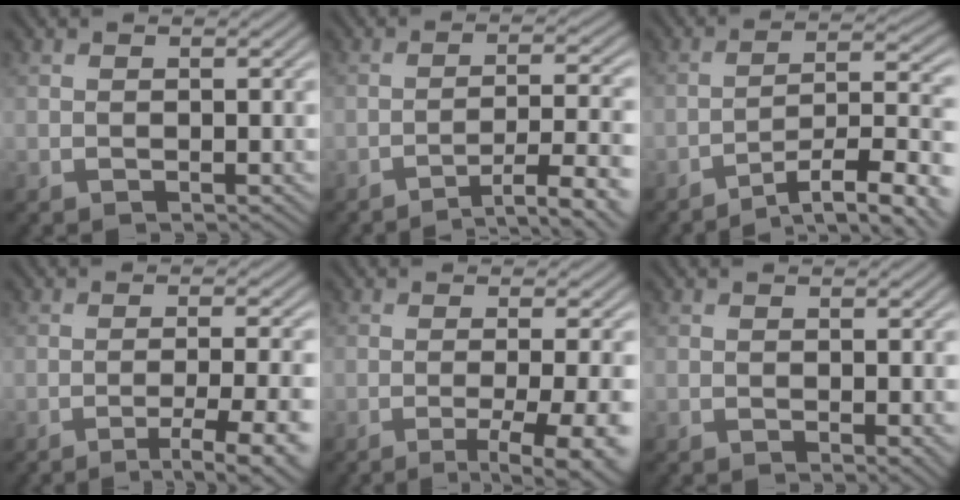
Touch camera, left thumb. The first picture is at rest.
{"total": 8.5, "force": [-5.4, 1.6, 6.3], "torque": [-0.101, 0.010, -0.075]}
{"total": 11.8, "force": [-8.0, 3.0, 8.2], "torque": [-0.128, 0.000, -0.117]}
{"total": 8.1, "force": [-4.5, 1.4, 6.6], "torque": [-0.094, 0.003, -0.060]}
{"total": 8.0, "force": [-2.9, 1.7, 7.2], "torque": [-0.093, -0.002, -0.037]}
{"total": 1.0, "force": [0.2, 0.3, 1.0], "torque": [-0.010, -0.006, 0.002]}